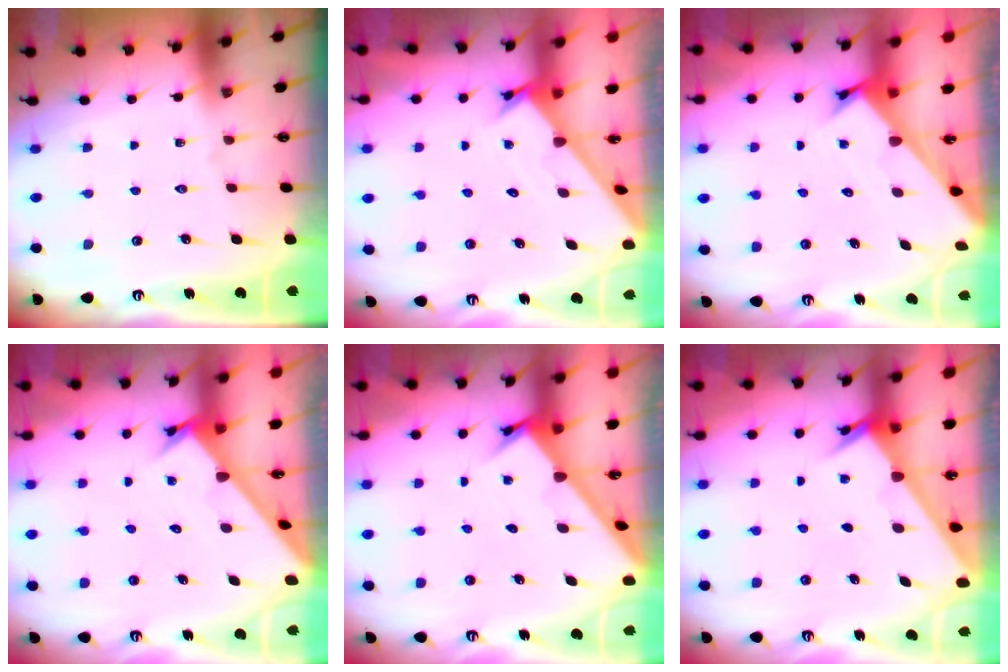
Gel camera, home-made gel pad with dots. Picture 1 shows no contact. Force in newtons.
{"total": 1.6, "press": 1.6, "slide": 0.1}
{"total": 2.5, "press": 2.5, "slide": 0.3}
{"total": 2.7, "press": 2.7, "slide": 0.3}
{"total": 2.6, "press": 2.6, "slide": 0.3}
{"total": 2.5, "press": 2.5, "slide": 0.2}